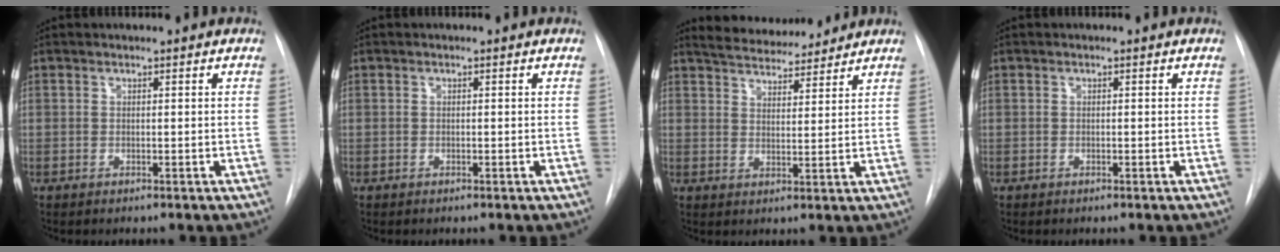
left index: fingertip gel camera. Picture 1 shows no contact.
{"total": 0.0}
{"total": 9.4, "force": [8.9, 1.8, 2.7], "torque": [-0.043, 0.004, 0.135]}
{"total": 0.0}